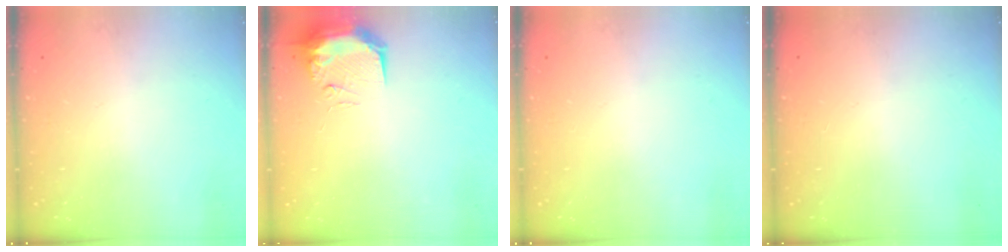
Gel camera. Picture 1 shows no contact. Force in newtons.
{"total": 9.3, "press": 9.1, "slide": 1.7}
{"total": 0.0}
{"total": 0.0}